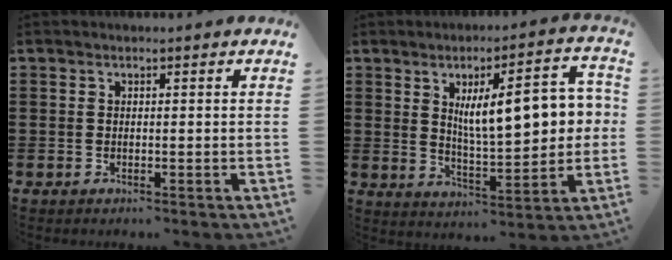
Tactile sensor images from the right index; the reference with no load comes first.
{"total": 11.2, "force": [2.8, 4.1, 10.1], "torque": [-0.151, -0.005, 0.039]}